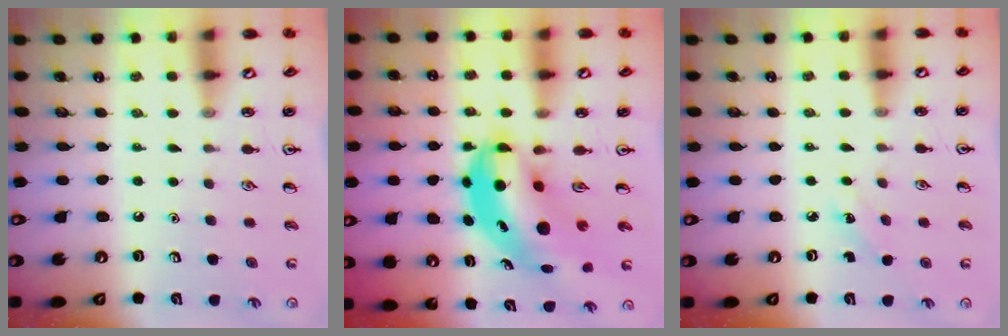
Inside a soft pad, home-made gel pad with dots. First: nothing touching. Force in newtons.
{"total": 8.2, "press": 8.0, "slide": 1.7}
{"total": 2.8, "press": 2.6, "slide": 1.0}